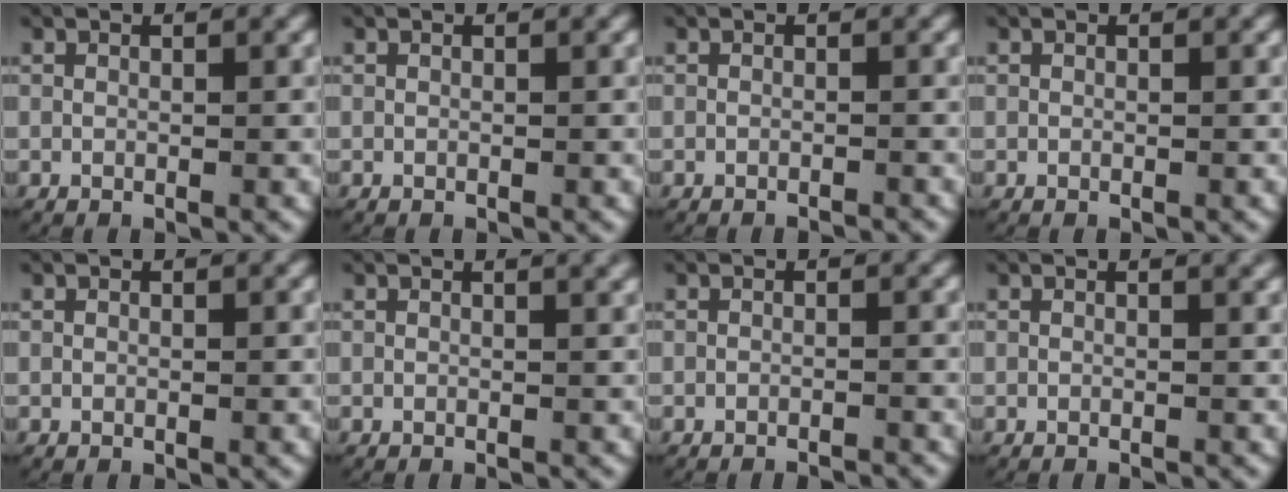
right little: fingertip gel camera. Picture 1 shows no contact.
{"total": 0.0}
{"total": 1.4, "force": [-1.4, 0.2, 0.2], "torque": [-0.001, 0.000, -0.023]}
{"total": 0.0}
{"total": 0.0}
{"total": 1.6, "force": [0.6, 0.3, 1.4], "torque": [-0.013, 0.010, 0.004]}
{"total": 2.4, "force": [-2.4, 0.4, 0.3], "torque": [0.000, -0.003, -0.038]}
{"total": 1.0, "force": [0.0, 0.2, 0.9], "torque": [-0.007, 0.008, -0.005]}